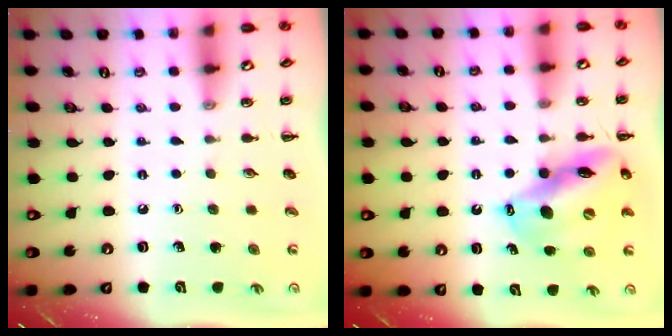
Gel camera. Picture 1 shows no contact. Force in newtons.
{"total": 14.8, "press": 14.2, "slide": 4.2}